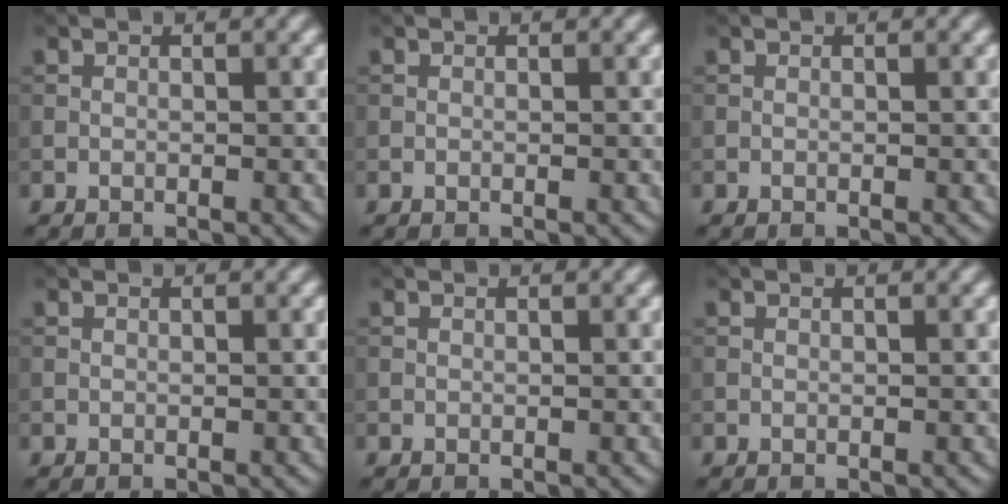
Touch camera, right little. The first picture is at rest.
{"total": 0.0}
{"total": 0.0}
{"total": 0.0}
{"total": 0.0}
{"total": 0.0}